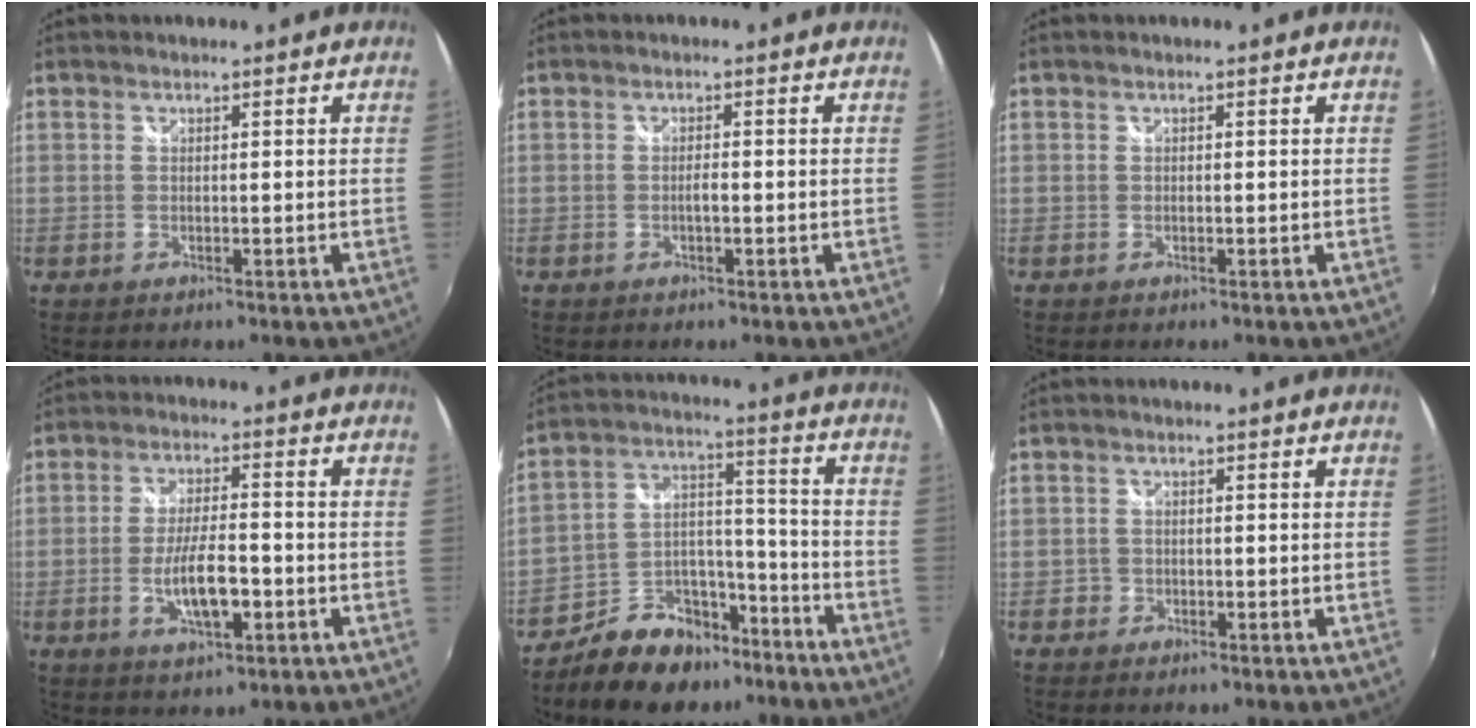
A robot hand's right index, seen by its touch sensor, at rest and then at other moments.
{"total": 1.3, "force": [-0.4, 0.3, 1.1], "torque": [-0.022, 0.002, -0.009]}
{"total": 0.0}
{"total": 8.5, "force": [-2.7, 2.6, 7.6], "torque": [-0.146, -0.006, -0.044]}
{"total": 14.0, "force": [-9.9, 7.9, 6.0], "torque": [-0.117, 0.048, -0.151]}
{"total": 1.3, "force": [-0.8, 1.1, 0.1], "torque": [-0.004, 0.004, -0.012]}